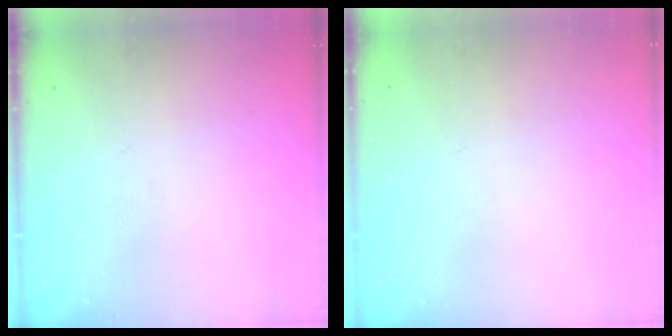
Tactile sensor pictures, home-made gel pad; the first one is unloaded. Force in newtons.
{"total": 0.0}